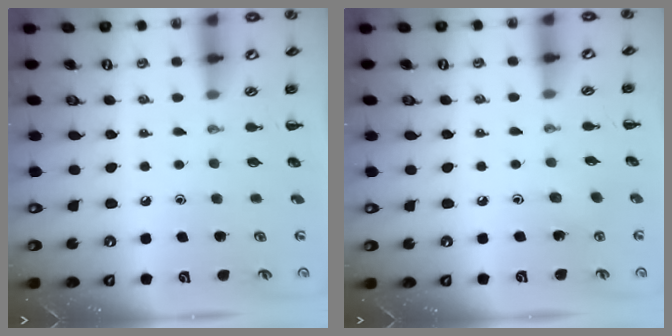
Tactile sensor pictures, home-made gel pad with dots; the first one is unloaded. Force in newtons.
{"total": 2.8, "press": 2.7, "slide": 0.8}